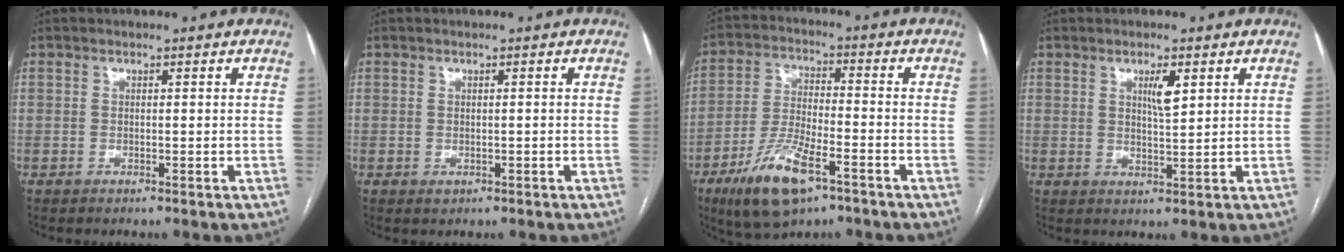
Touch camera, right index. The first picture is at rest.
{"total": 0.7, "force": [-0.2, 0.5, 0.4], "torque": [-0.008, -0.001, 0.002]}
{"total": 12.1, "force": [-6.9, 3.5, 9.3], "torque": [-0.185, -0.014, -0.119]}
{"total": 3.4, "force": [1.5, 0.6, 3.0], "torque": [-0.052, -0.002, 0.027]}